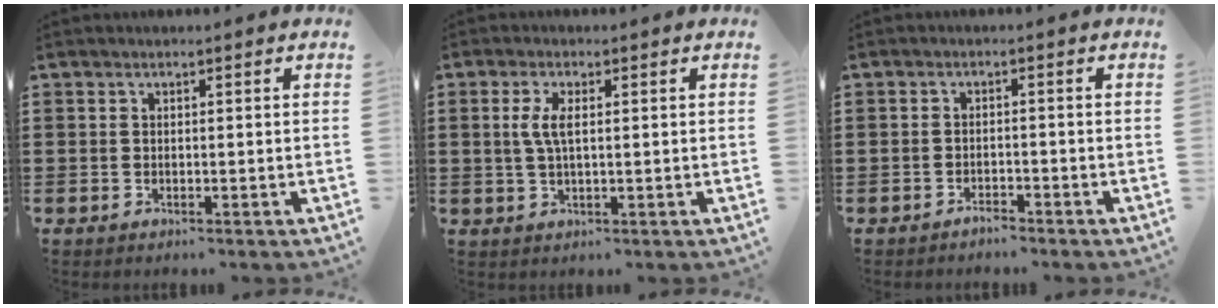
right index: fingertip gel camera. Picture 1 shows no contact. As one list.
[{"total": 3.4, "force": [0.7, 1.1, 3.1], "torque": [-0.069, 0.004, 0.008]}, {"total": 1.5, "force": [-1.5, 0.1, 0.0], "torque": [-0.003, 0.003, -0.030]}]